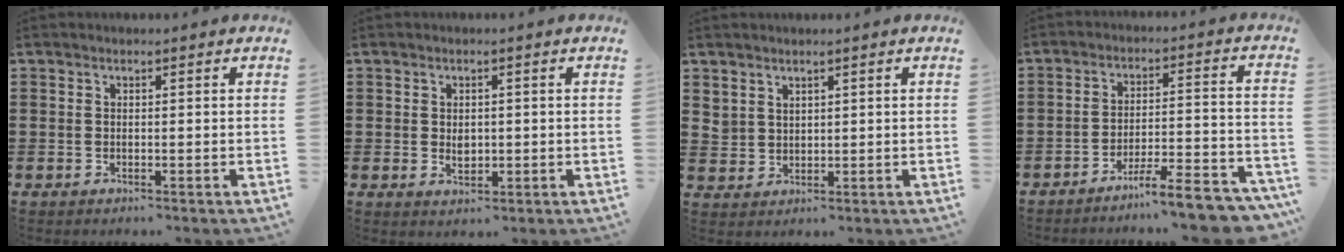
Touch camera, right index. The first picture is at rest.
{"total": 2.0, "force": [0.0, 1.4, 1.5], "torque": [-0.022, 0.002, -0.002]}
{"total": 2.6, "force": [2.3, 1.3, 0.0], "torque": [-0.009, 0.003, 0.046]}
{"total": 8.2, "force": [-7.2, 0.3, 3.9], "torque": [-0.053, 0.009, -0.133]}